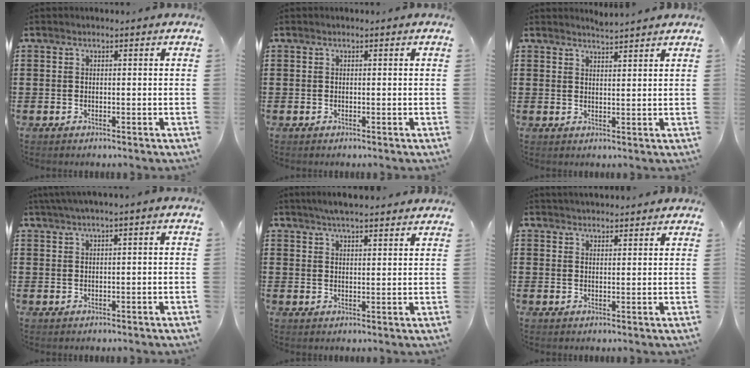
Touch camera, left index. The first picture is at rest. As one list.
[{"total": 0.0}, {"total": 2.4, "force": [2.3, -0.3, 0.1], "torque": [-0.008, -0.006, 0.045]}, {"total": 1.2, "force": [0.4, -0.2, 1.1], "torque": [-0.018, -0.004, 0.008]}, {"total": 4.1, "force": [3.8, 0.1, 1.4], "torque": [-0.036, -0.005, 0.070]}, {"total": 2.1, "force": [2.1, 0.0, -0.2], "torque": [-0.003, -0.004, 0.041]}]